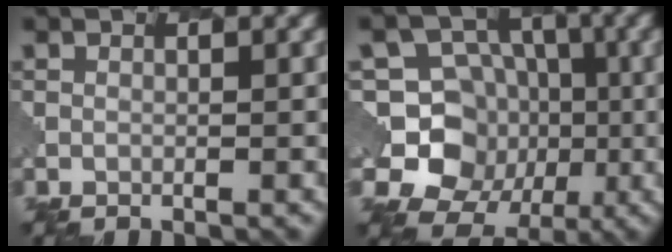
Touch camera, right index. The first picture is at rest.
{"total": 8.4, "force": [-1.1, 7.9, 2.7], "torque": [-0.036, -0.005, -0.045]}